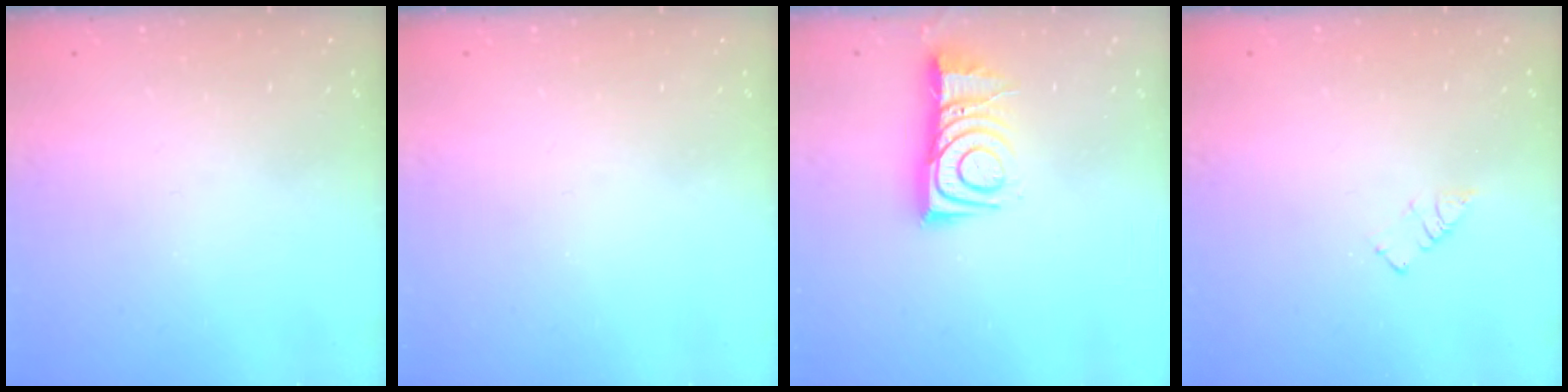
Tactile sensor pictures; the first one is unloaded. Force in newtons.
{"total": 0.0}
{"total": 10.1, "press": 10.0, "slide": 0.9}
{"total": 2.9, "press": 2.9, "slide": 0.4}